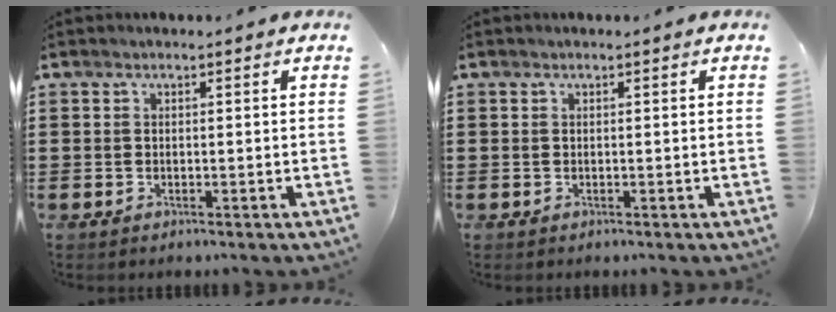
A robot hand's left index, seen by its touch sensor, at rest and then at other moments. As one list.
[{"total": 0.0}]